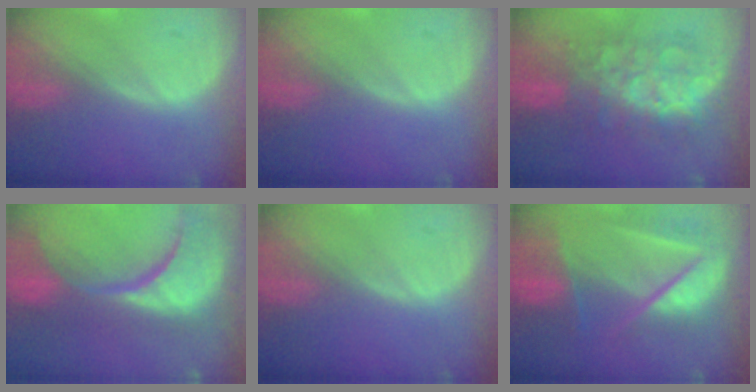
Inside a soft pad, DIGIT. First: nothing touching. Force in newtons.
{"total": 0.0}
{"total": 9.4, "press": 9.3, "slide": 0.6}
{"total": 15.2, "press": 12.2, "slide": 9.2}
{"total": 0.0}
{"total": 9.7, "press": 8.2, "slide": 5.1}